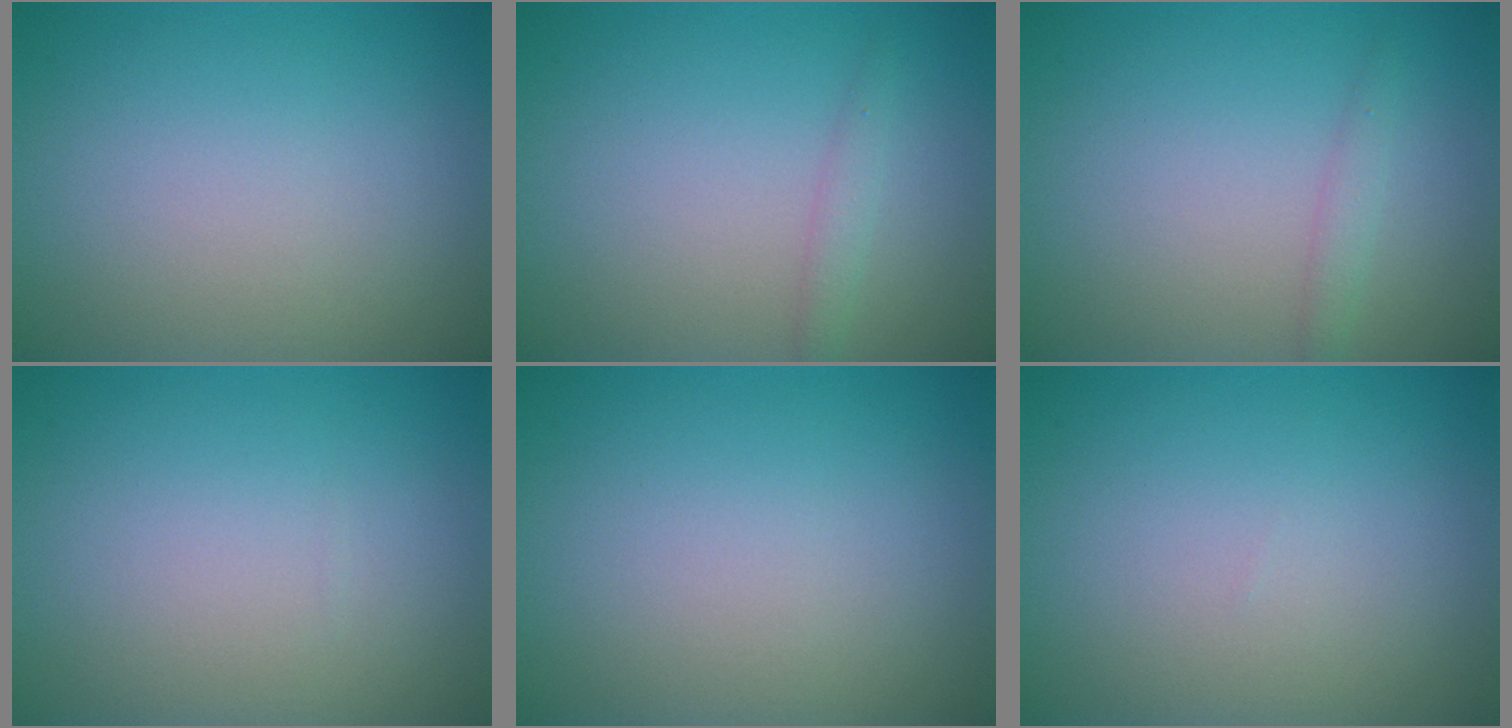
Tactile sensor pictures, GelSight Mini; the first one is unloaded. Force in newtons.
{"total": 1.2, "press": 1.2, "slide": 0.0}
{"total": 1.2, "press": 1.2, "slide": 0.0}
{"total": 0.0}
{"total": 0.0}
{"total": 0.0}